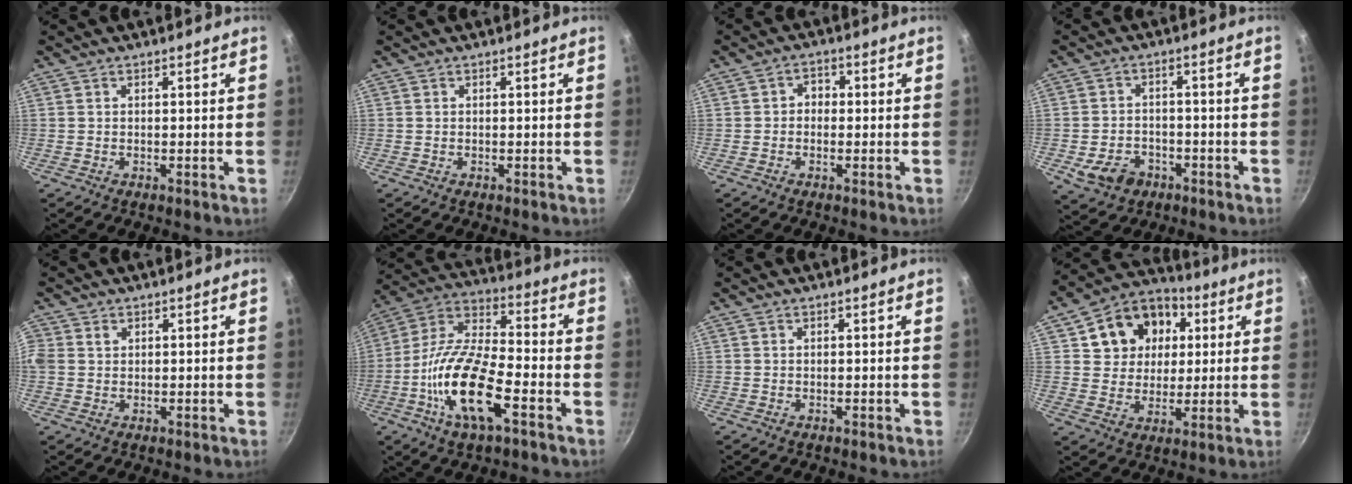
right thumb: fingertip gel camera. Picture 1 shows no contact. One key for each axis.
{"total": 0.0}
{"total": 2.7, "fx": -0.3, "fy": 2.3, "fz": 1.4, "tx": -0.006, "ty": 0.010, "tz": -0.010}
{"total": 7.5, "fx": -3.3, "fy": 5.6, "fz": 3.8, "tx": -0.053, "ty": 0.022, "tz": -0.049}
{"total": 4.0, "fx": 1.0, "fy": 3.4, "fz": 2.0, "tx": -0.044, "ty": 0.010, "tz": 0.016}
{"total": 17.6, "fx": -6.5, "fy": 6.6, "fz": 15.0, "tx": -0.286, "ty": 0.034, "tz": -0.140}
{"total": 0.0}
{"total": 14.6, "fx": 4.4, "fy": 12.0, "fz": 6.9, "tx": -0.094, "ty": 0.013, "tz": 0.069}